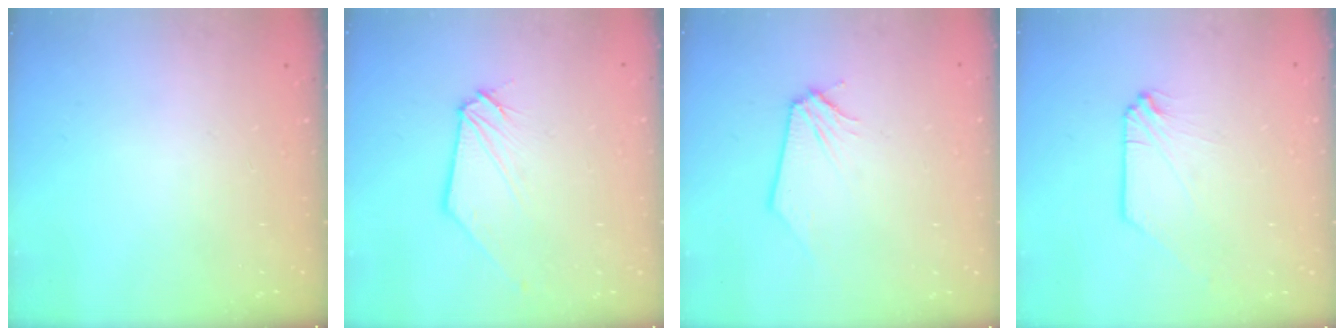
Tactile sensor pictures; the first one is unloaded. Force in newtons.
{"total": 0.5, "press": 0.5, "slide": 0.1}
{"total": 0.0}
{"total": 0.0}